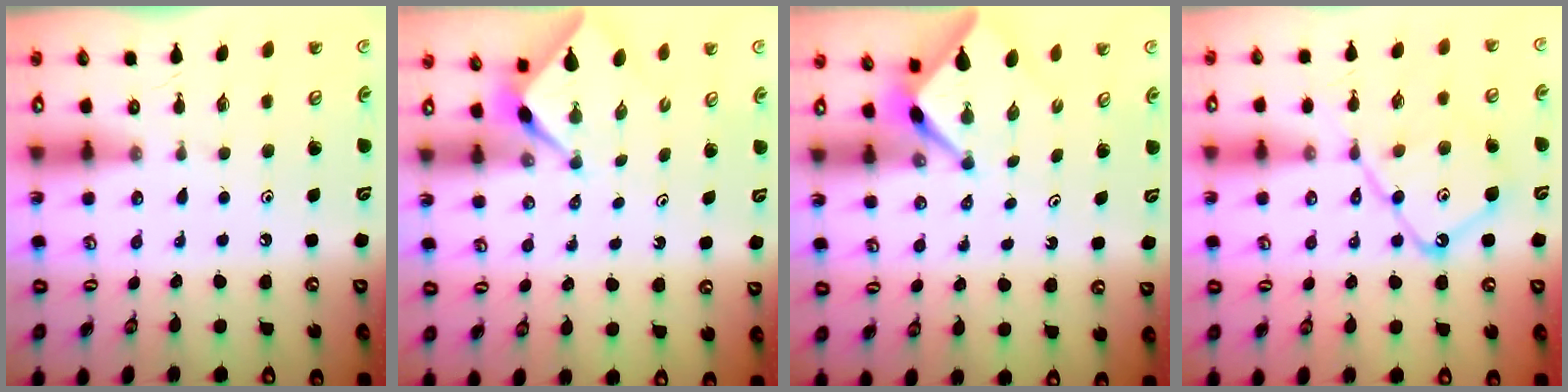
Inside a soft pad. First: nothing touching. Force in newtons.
{"total": 2.4, "press": 2.4, "slide": 0.1}
{"total": 2.4, "press": 2.4, "slide": 0.3}
{"total": 14.0, "press": 13.9, "slide": 1.5}